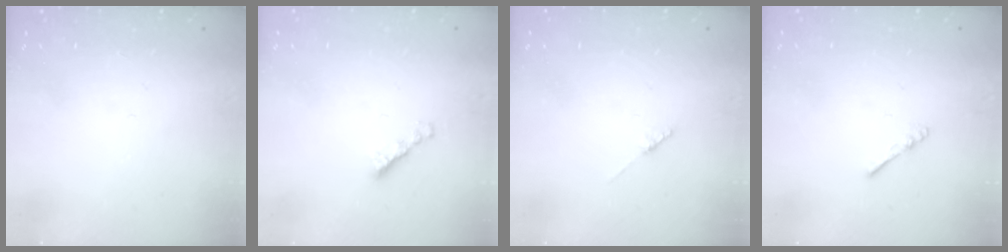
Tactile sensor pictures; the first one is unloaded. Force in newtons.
{"total": 2.5, "press": 2.5, "slide": 0.5}
{"total": 1.8, "press": 1.7, "slide": 0.3}
{"total": 2.2, "press": 2.2, "slide": 0.4}